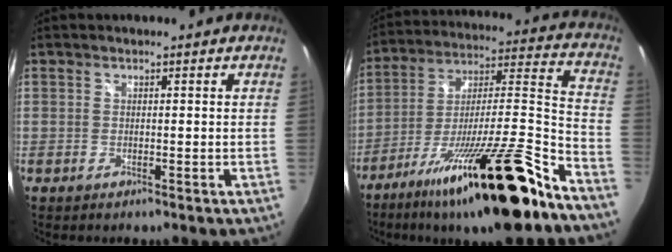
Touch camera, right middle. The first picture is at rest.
{"total": 25.8, "force": [-18.0, 1.8, 18.4], "torque": [-0.291, -0.024, -0.292]}